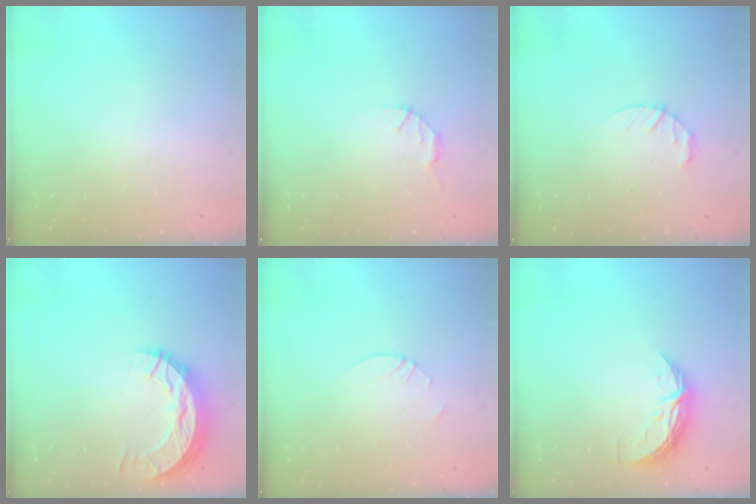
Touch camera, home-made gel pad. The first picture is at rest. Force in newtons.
{"total": 2.8, "press": 2.8, "slide": 0.4}
{"total": 3.6, "press": 3.6, "slide": 0.5}
{"total": 9.9, "press": 9.9, "slide": 0.7}
{"total": 1.4, "press": 1.4, "slide": 0.2}
{"total": 9.2, "press": 9.2, "slide": 0.1}